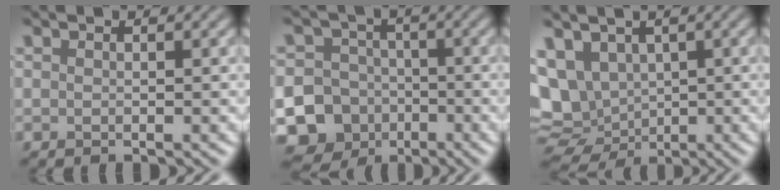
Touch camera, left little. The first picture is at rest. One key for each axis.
{"total": 19.4, "fx": -7.7, "fy": 17.5, "fz": 3.2, "tx": -0.097, "ty": -0.041, "tz": -0.159}
{"total": 9.2, "fx": 0.9, "fy": 7.5, "fz": 5.2, "tx": -0.101, "ty": 0.002, "tz": 0.020}